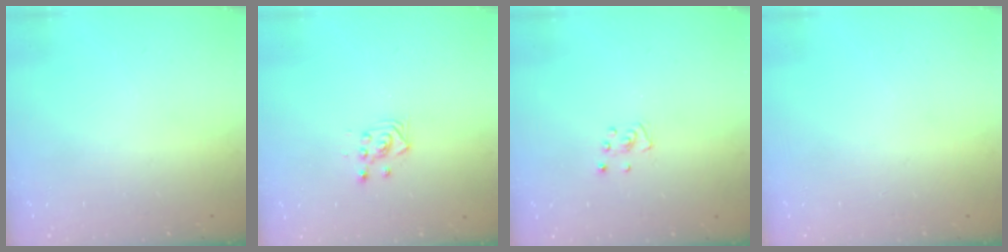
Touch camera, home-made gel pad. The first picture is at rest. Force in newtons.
{"total": 3.0, "press": 3.0, "slide": 0.5}
{"total": 3.3, "press": 3.3, "slide": 0.3}
{"total": 0.0}